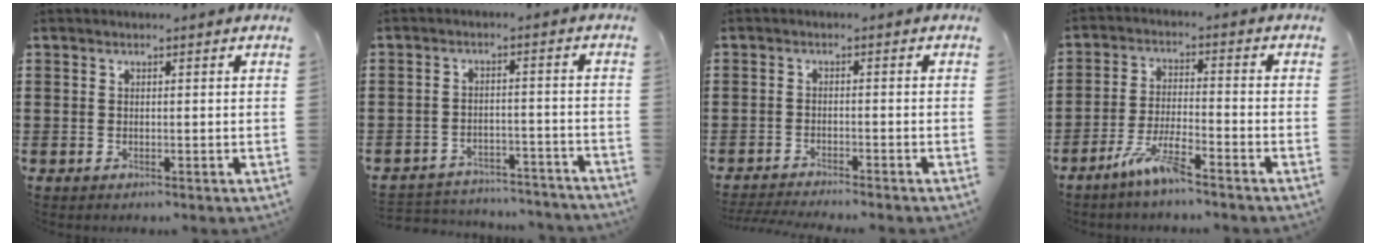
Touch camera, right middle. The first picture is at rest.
{"total": 3.8, "force": [-3.8, 0.4, 0.2], "torque": [-0.007, 0.006, -0.081]}
{"total": 2.0, "force": [-2.0, -0.3, 0.4], "torque": [-0.007, 0.000, -0.039]}
{"total": 6.4, "force": [-4.8, 0.6, 4.2], "torque": [-0.093, -0.007, -0.090]}